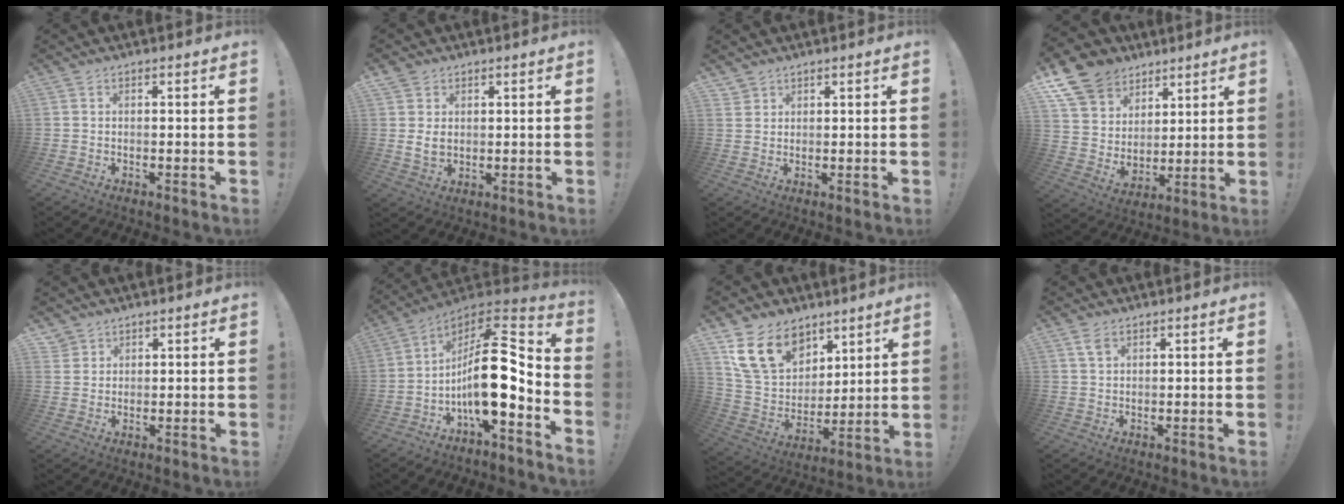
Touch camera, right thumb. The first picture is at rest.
{"total": 5.2, "force": [1.5, 4.1, 2.9], "torque": [-0.033, -0.003, 0.031]}
{"total": 1.9, "force": [1.7, 1.0, 0.1], "torque": [0.007, -0.015, 0.030]}
{"total": 13.7, "force": [8.3, 10.1, 4.0], "torque": [-0.071, -0.054, 0.171]}
{"total": 2.6, "force": [2.1, 1.5, 0.2], "torque": [-0.006, -0.013, 0.041]}
{"total": 18.0, "force": [-2.5, 6.7, 16.5], "torque": [-0.273, 0.008, -0.041]}
{"total": 17.9, "force": [10.4, 12.4, 7.6], "torque": [-0.141, -0.050, 0.209]}
{"total": 2.8, "force": [1.6, 1.4, 1.8], "torque": [-0.026, -0.004, 0.027]}